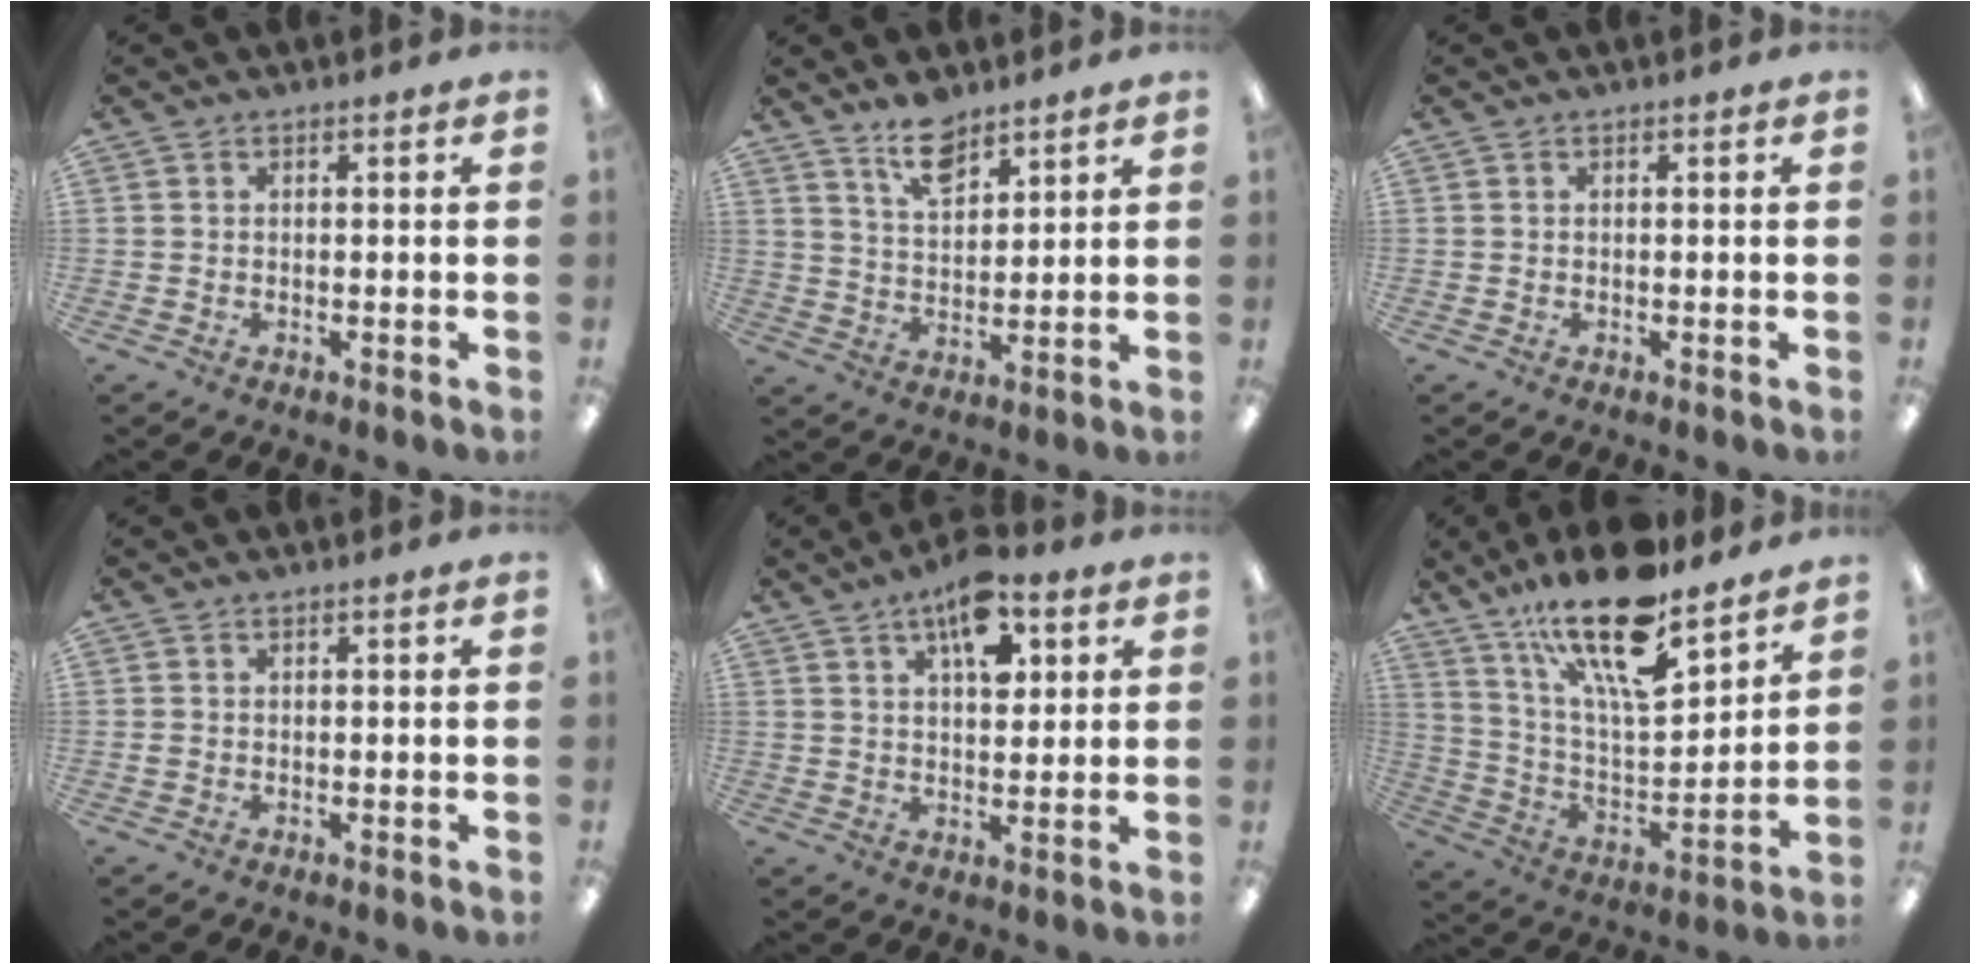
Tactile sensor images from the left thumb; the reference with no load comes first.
{"total": 8.5, "force": [6.4, 3.8, 4.2], "torque": [-0.067, -0.034, 0.114]}
{"total": 0.0}
{"total": 0.6, "force": [0.0, 0.5, 0.4], "torque": [-0.008, 0.004, -0.001]}
{"total": 10.7, "force": [5.6, 5.2, 7.5], "torque": [-0.106, -0.020, 0.095]}
{"total": 22.2, "force": [15.7, 7.1, 14.0], "torque": [-0.232, -0.100, 0.264]}